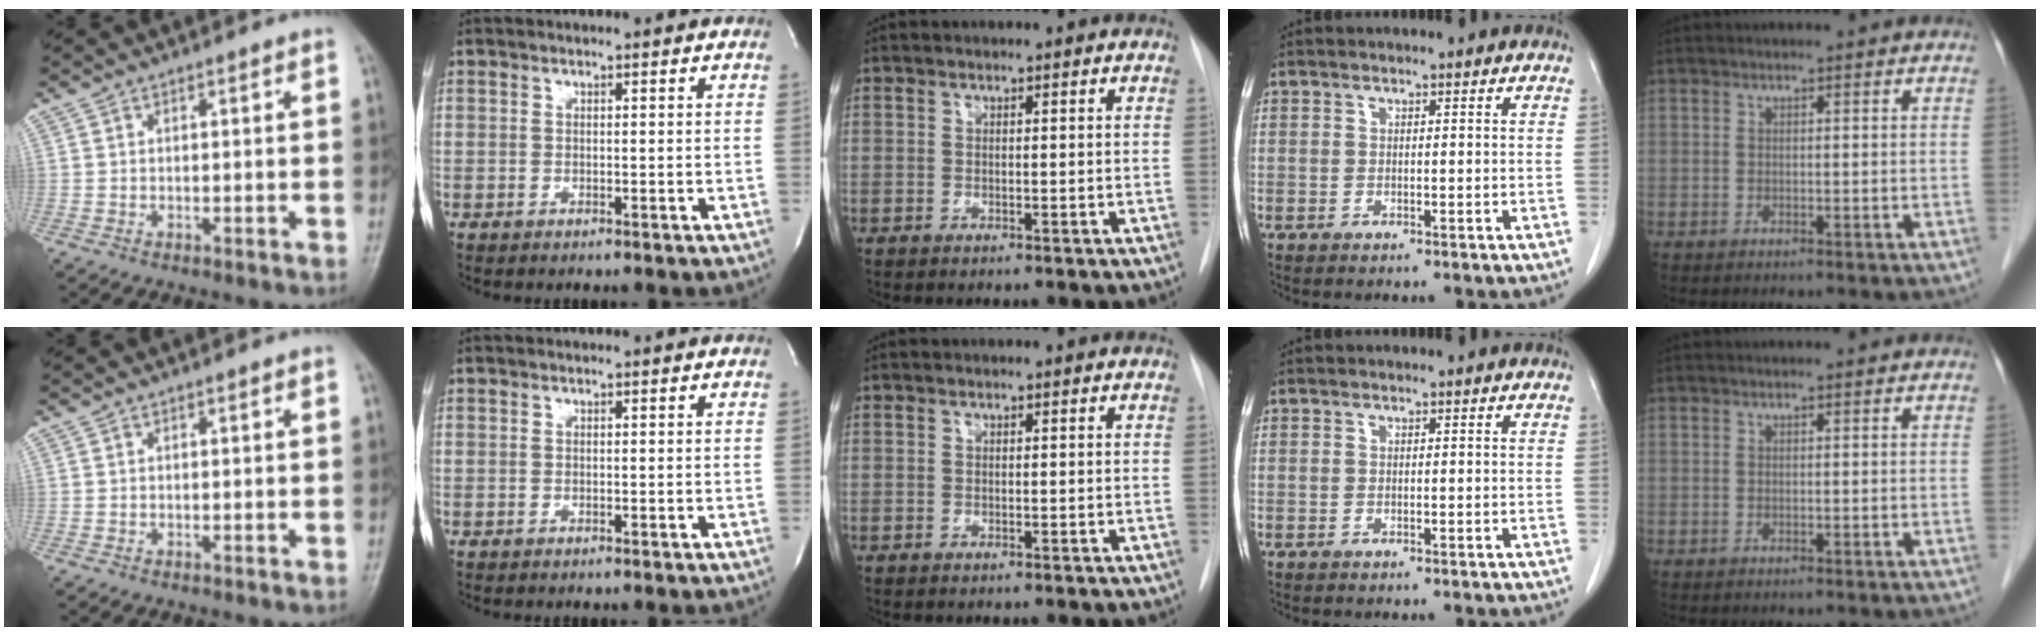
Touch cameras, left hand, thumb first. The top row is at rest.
{}